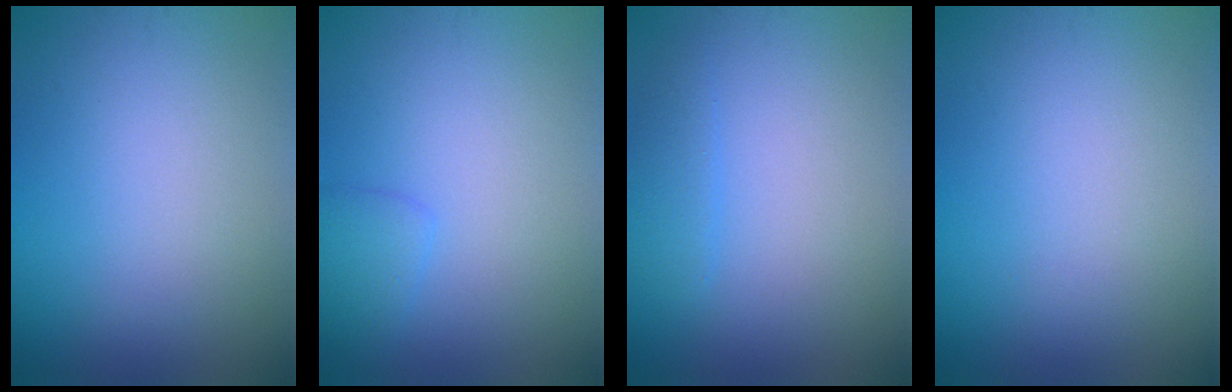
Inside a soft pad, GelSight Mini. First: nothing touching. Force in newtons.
{"total": 1.6, "press": 1.6, "slide": 0.1}
{"total": 1.4, "press": 1.4, "slide": 0.1}
{"total": 0.0}